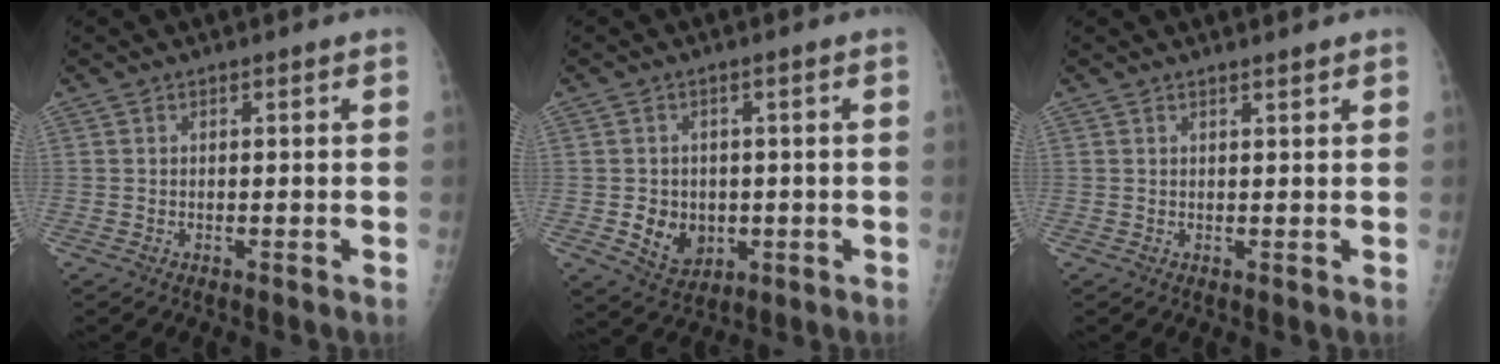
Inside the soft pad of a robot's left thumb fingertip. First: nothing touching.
{"total": 6.4, "force": [-0.9, 5.3, 3.5], "torque": [-0.032, -0.001, 0.002]}
{"total": 1.0, "force": [0.8, 0.0, 0.5], "torque": [-0.006, -0.007, 0.015]}